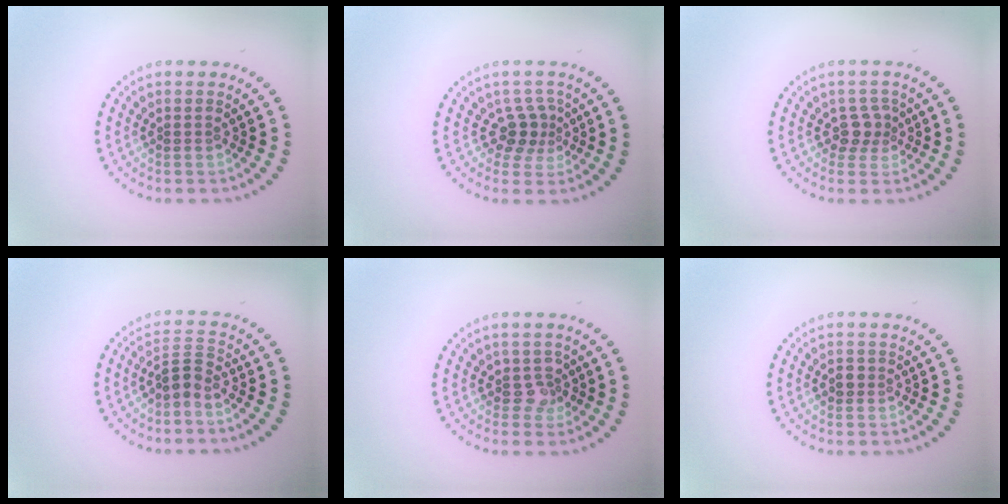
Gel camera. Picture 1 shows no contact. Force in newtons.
{"total": 2.5, "press": 1.8, "slide": 1.8}
{"total": 2.1, "press": 1.7, "slide": 1.2}
{"total": 2.2, "press": 1.5, "slide": 1.6}
{"total": 1.9, "press": 1.5, "slide": 1.2}
{"total": 1.1, "press": 1.0, "slide": 0.3}